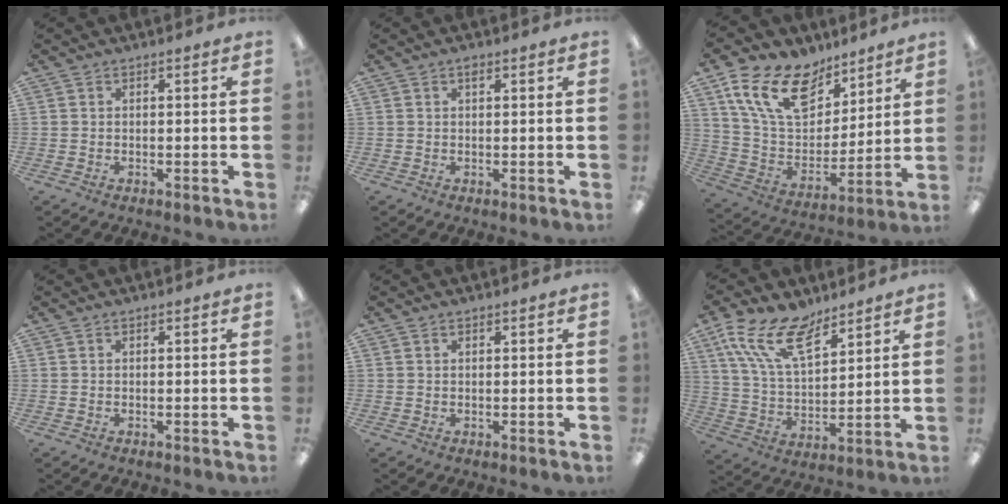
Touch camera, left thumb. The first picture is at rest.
{"total": 1.3, "force": [0.7, 0.6, 0.9], "torque": [-0.013, 0.000, 0.010]}
{"total": 18.8, "force": [11.3, 11.1, 10.1], "torque": [-0.193, -0.045, 0.211]}
{"total": 0.0}
{"total": 0.6, "force": [0.4, 0.3, 0.3], "torque": [-0.006, 0.003, 0.007]}
{"total": 15.9, "force": [10.1, 7.5, 9.7], "torque": [-0.199, -0.040, 0.188]}